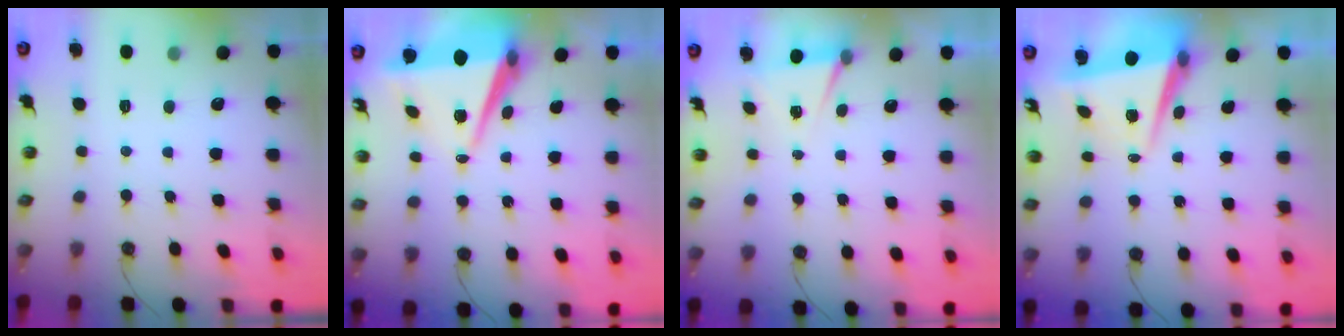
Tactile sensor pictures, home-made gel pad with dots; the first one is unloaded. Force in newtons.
{"total": 8.7, "press": 7.5, "slide": 4.3}
{"total": 4.9, "press": 1.9, "slide": 4.5}
{"total": 6.8, "press": 6.8, "slide": 1.1}